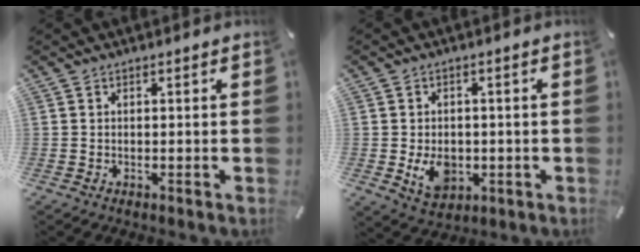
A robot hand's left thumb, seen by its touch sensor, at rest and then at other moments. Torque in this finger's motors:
{"motor_torque": [-0.26, 0.53, 0.12, 0.02, 0.06]}